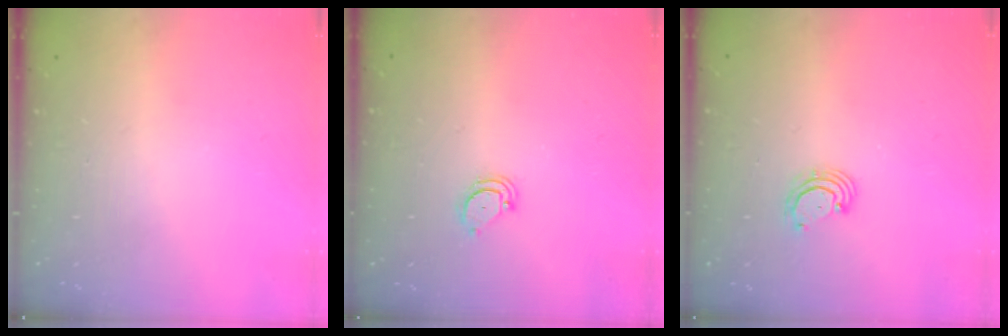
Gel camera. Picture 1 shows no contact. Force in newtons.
{"total": 2.4, "press": 2.4, "slide": 0.2}
{"total": 2.5, "press": 2.5, "slide": 0.3}